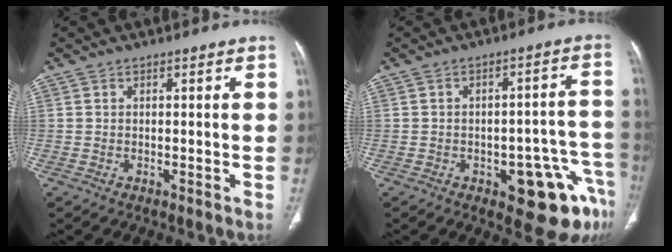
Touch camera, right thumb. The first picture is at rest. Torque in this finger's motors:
{"motor_torque": [2.08, 1.81, 0.78, -0.91, 0.01]}